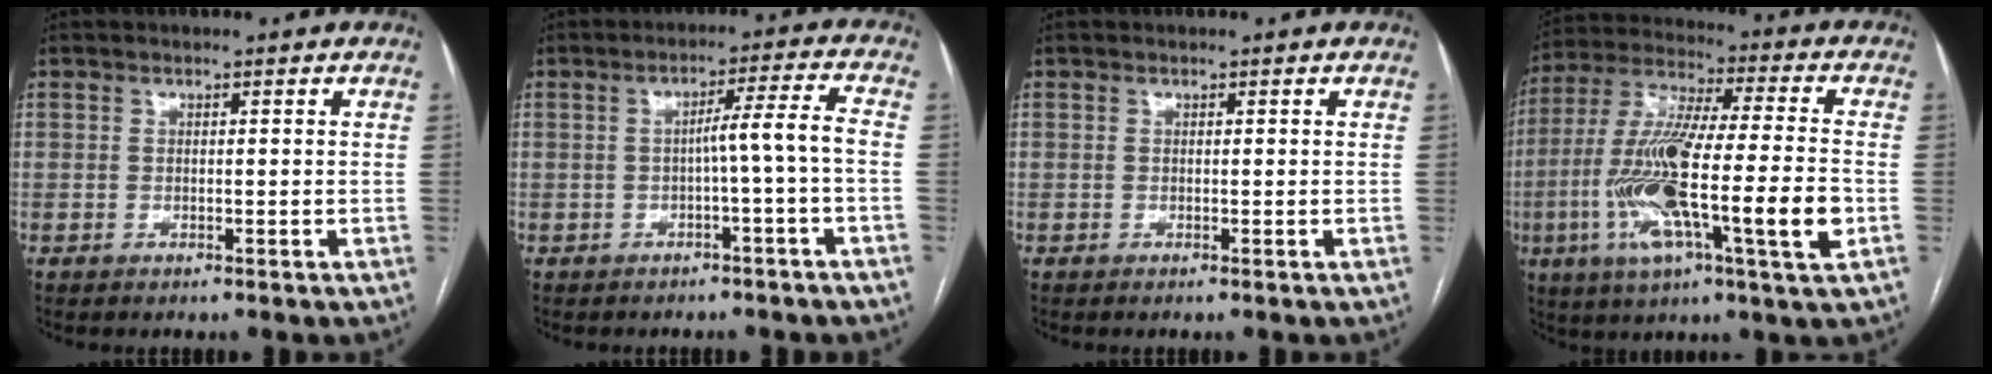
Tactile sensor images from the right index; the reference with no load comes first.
{"total": 5.0, "force": [-1.3, -1.1, 4.7], "torque": [-0.072, 0.014, -0.018]}
{"total": 0.0}
{"total": 20.4, "force": [-5.1, 1.7, 19.7], "torque": [-0.372, -0.014, -0.090]}